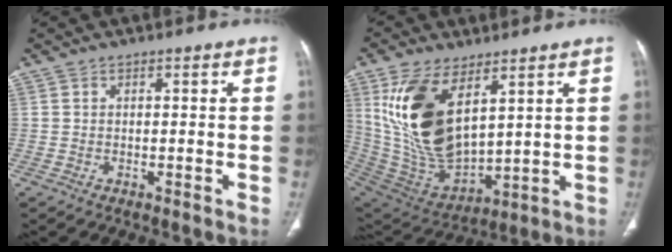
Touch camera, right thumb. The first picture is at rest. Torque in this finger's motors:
{"motor_torque": [0.94, 3.46, 2.13, 0.64, 0.27]}